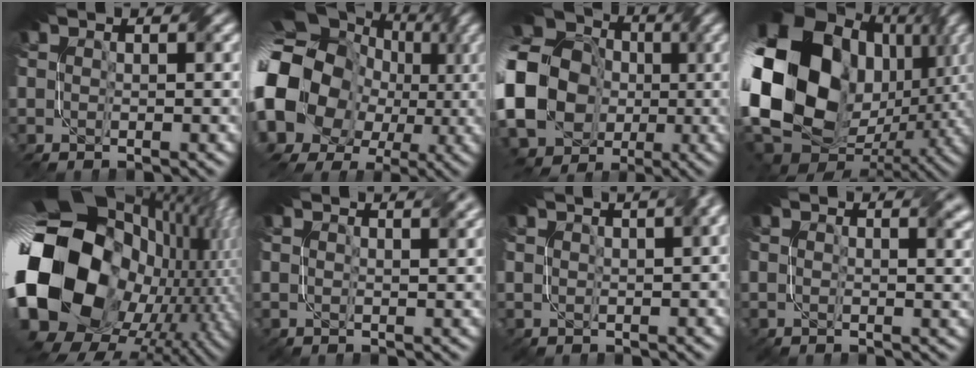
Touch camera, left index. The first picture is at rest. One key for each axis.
{"total": 18.1, "fx": -0.7, "fy": 15.3, "fz": 9.5, "tx": -0.195, "ty": 0.005, "tz": -0.038}
{"total": 24.6, "fx": -2.9, "fy": 22.3, "fz": 9.8, "tx": -0.218, "ty": -0.014, "tz": -0.111}
{"total": 22.9, "fx": 1.3, "fy": 17.5, "fz": 14.7, "tx": -0.309, "ty": -0.019, "tz": -0.009}
{"total": 22.7, "fx": -2.6, "fy": 17.0, "fz": 14.8, "tx": -0.309, "ty": -0.023, "tz": -0.063}
{"total": 2.4, "fx": 2.2, "fy": 0.7, "fz": 0.8, "tx": -0.001, "ty": 0.005, "tz": 0.026}
{"total": 4.4, "fx": 2.4, "fy": 1.8, "fz": 3.2, "tx": -0.021, "ty": 0.018, "tz": 0.028}
{"total": 1.9, "fx": 1.4, "fy": 1.0, "fz": 0.7, "tx": -0.010, "ty": -0.005, "tz": 0.024}